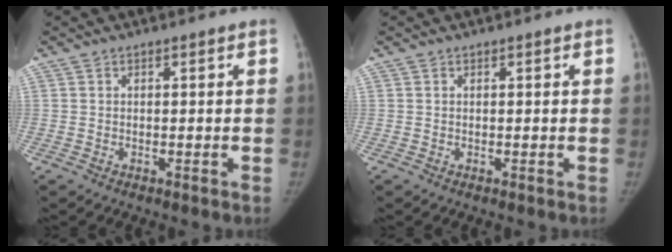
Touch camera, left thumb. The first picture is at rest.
{"total": 0.0}